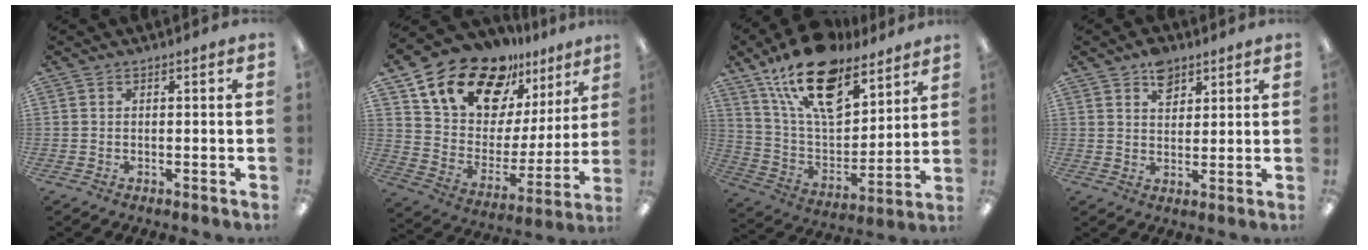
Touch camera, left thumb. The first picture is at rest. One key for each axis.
{"total": 18.1, "fx": 14.0, "fy": 9.0, "fz": 7.1, "tx": -0.144, "ty": -0.090, "tz": 0.253}
{"total": 17.4, "fx": 12.1, "fy": 7.8, "fz": 9.7, "tx": -0.154, "ty": -0.064, "tz": 0.209}
{"total": 5.7, "fx": 3.8, "fy": 3.5, "fz": 2.3, "tx": -0.026, "ty": -0.013, "tz": 0.065}